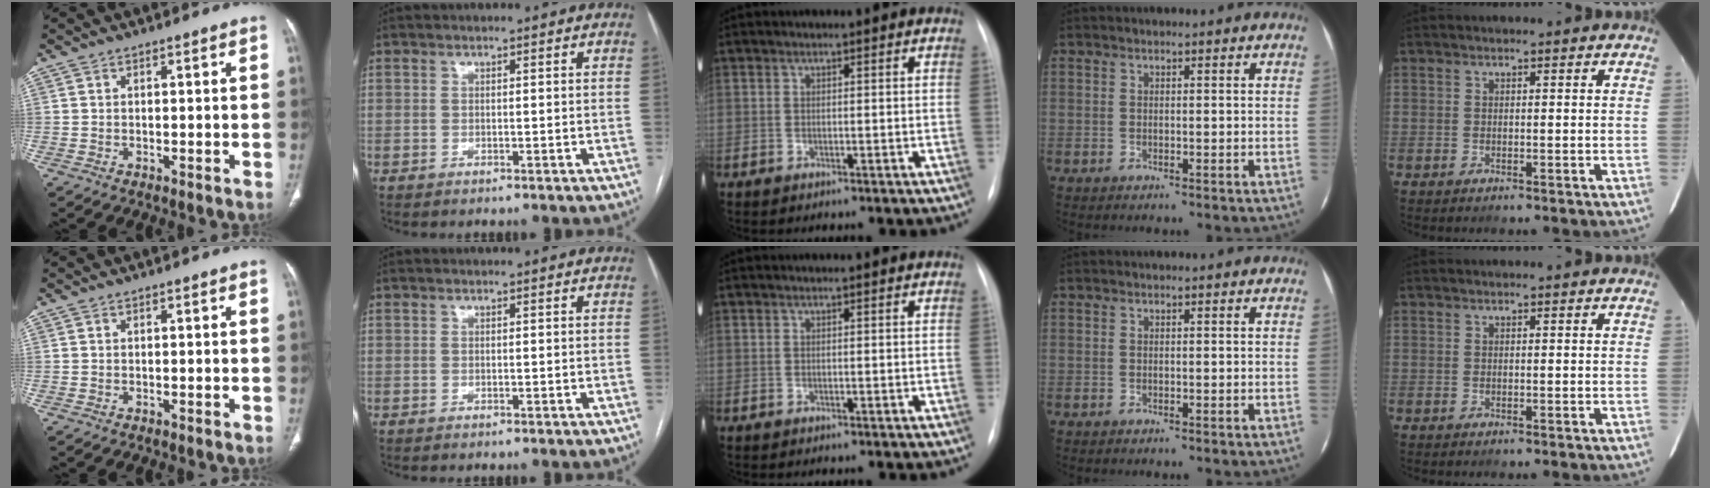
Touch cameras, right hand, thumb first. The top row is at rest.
{}